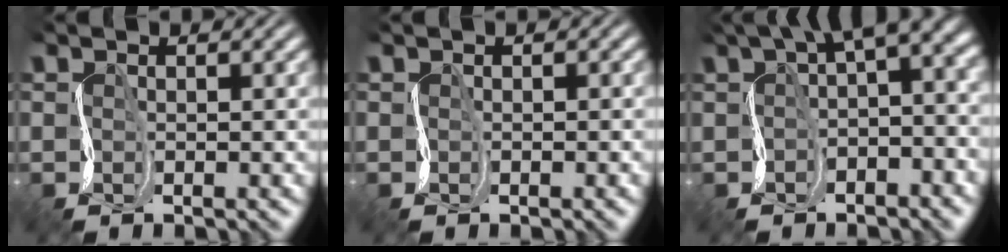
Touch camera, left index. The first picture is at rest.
{"total": 0.0}
{"total": 7.5, "force": [1.6, 3.4, 6.4], "torque": [-0.083, 0.004, 0.021]}